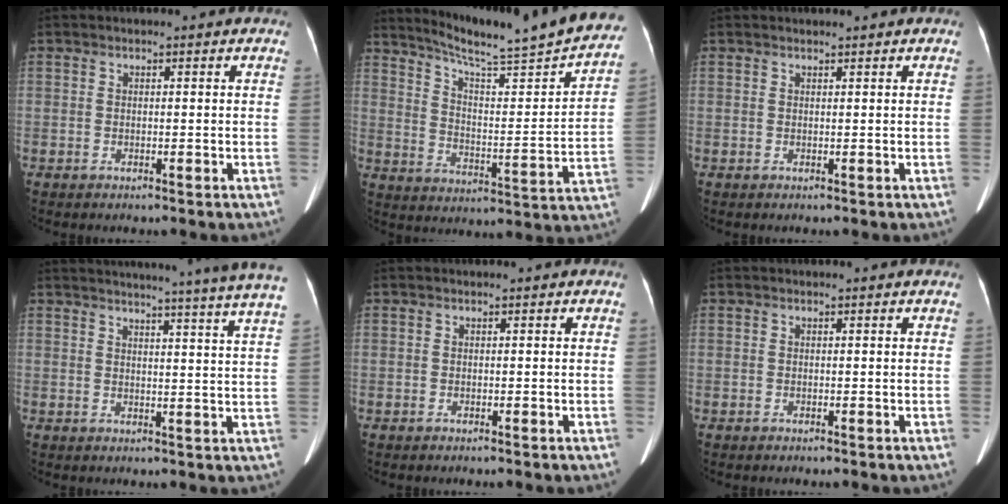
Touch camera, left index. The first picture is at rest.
{"total": 24.7, "force": [22.5, 0.2, 10.3], "torque": [-0.161, -0.067, 0.303]}
{"total": 0.8, "force": [0.8, -0.1, 0.2], "torque": [-0.006, 0.007, 0.017]}
{"total": 21.8, "force": [19.5, -1.7, 9.5], "torque": [-0.137, -0.055, 0.227]}
{"total": 0.0}
{"total": 0.0}